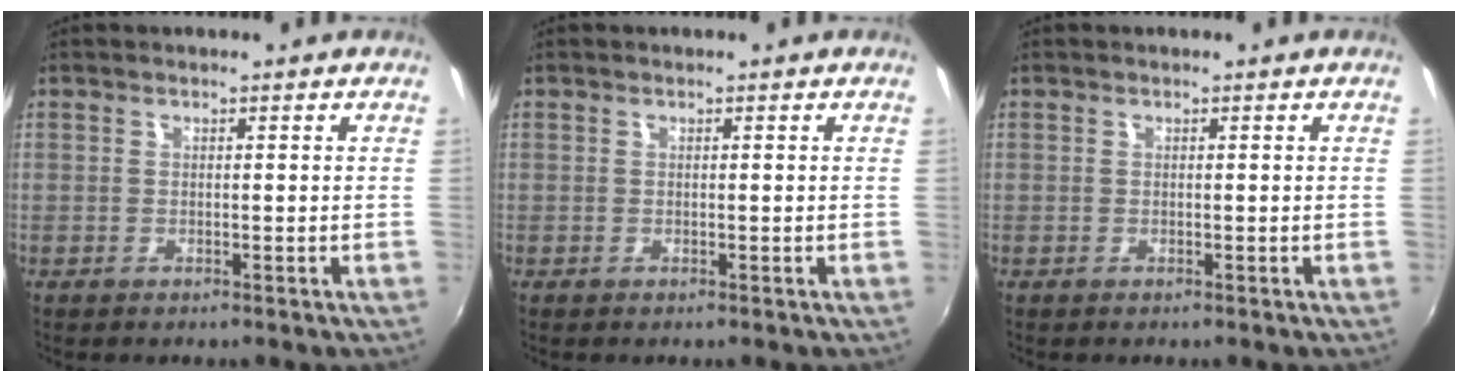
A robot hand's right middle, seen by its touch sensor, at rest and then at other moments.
{"total": 0.0}
{"total": 0.0}